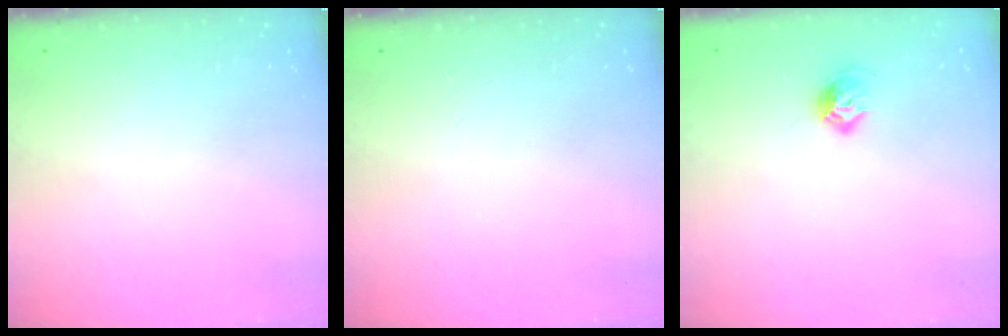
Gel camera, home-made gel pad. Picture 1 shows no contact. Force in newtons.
{"total": 0.0}
{"total": 7.6, "press": 7.5, "slide": 1.1}